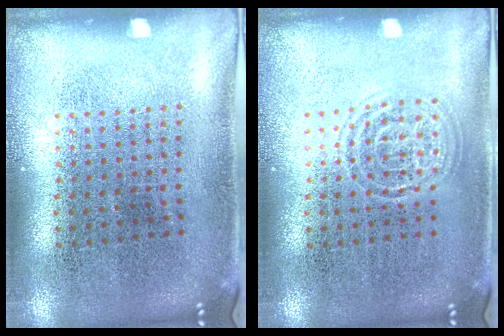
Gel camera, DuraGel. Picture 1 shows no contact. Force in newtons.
{"total": 1.5, "press": 1.4, "slide": 0.1}